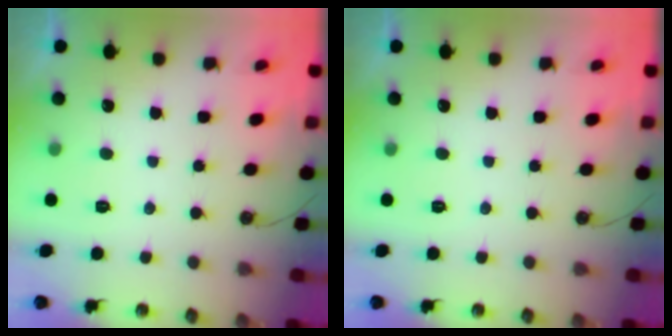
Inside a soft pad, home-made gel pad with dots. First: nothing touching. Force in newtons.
{"total": 0.0}